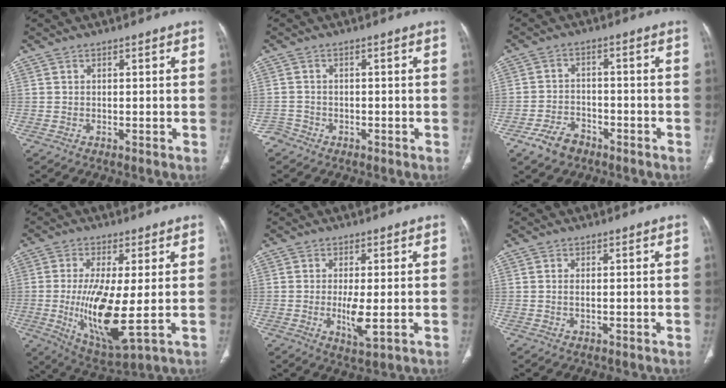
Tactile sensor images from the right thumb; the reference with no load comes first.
{"total": 2.0, "force": [-1.4, 1.4, -0.3], "torque": [0.008, 0.010, -0.031]}
{"total": 5.9, "force": [-3.9, 3.7, 2.5], "torque": [-0.040, 0.026, -0.065]}
{"total": 14.2, "force": [-1.4, 3.9, 13.6], "torque": [-0.260, -0.028, -0.011]}
{"total": 5.1, "force": [-0.6, 1.3, 4.9], "torque": [-0.099, -0.017, -0.009]}
{"total": 0.8, "force": [0.1, 0.3, 0.8], "torque": [-0.019, 0.000, 0.002]}